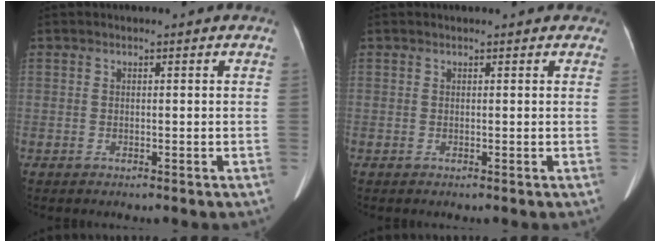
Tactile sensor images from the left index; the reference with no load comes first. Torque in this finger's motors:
{"motor_torque": [0.07, -0.08, 0.05, 0.03]}